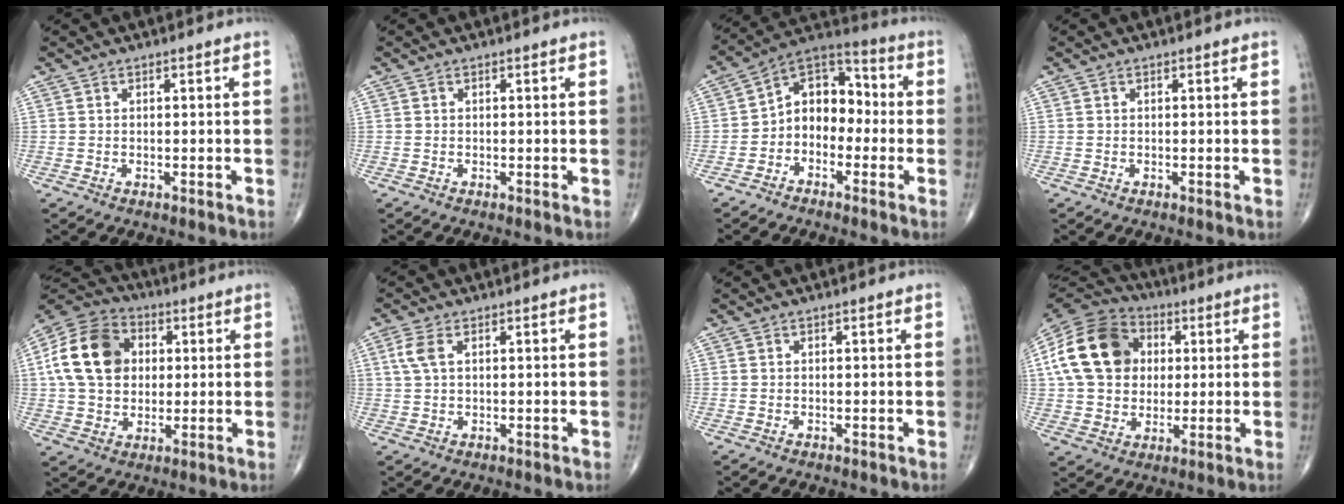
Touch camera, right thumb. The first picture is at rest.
{"total": 0.0}
{"total": 10.8, "force": [-1.8, 7.8, 7.1], "torque": [-0.074, 0.051, -0.051]}
{"total": 0.0}
{"total": 16.2, "force": [2.7, 12.4, 10.0], "torque": [-0.173, 0.015, 0.041]}
{"total": 3.8, "force": [1.2, 1.9, 3.0], "torque": [-0.081, 0.012, 0.026]}
{"total": 0.0}
{"total": 18.6, "force": [3.5, 14.6, 11.0], "torque": [-0.196, 0.017, 0.057]}